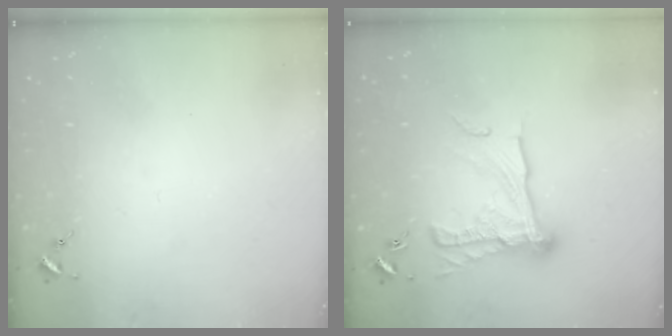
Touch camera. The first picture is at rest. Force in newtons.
{"total": 16.8, "press": 16.8, "slide": 1.0}